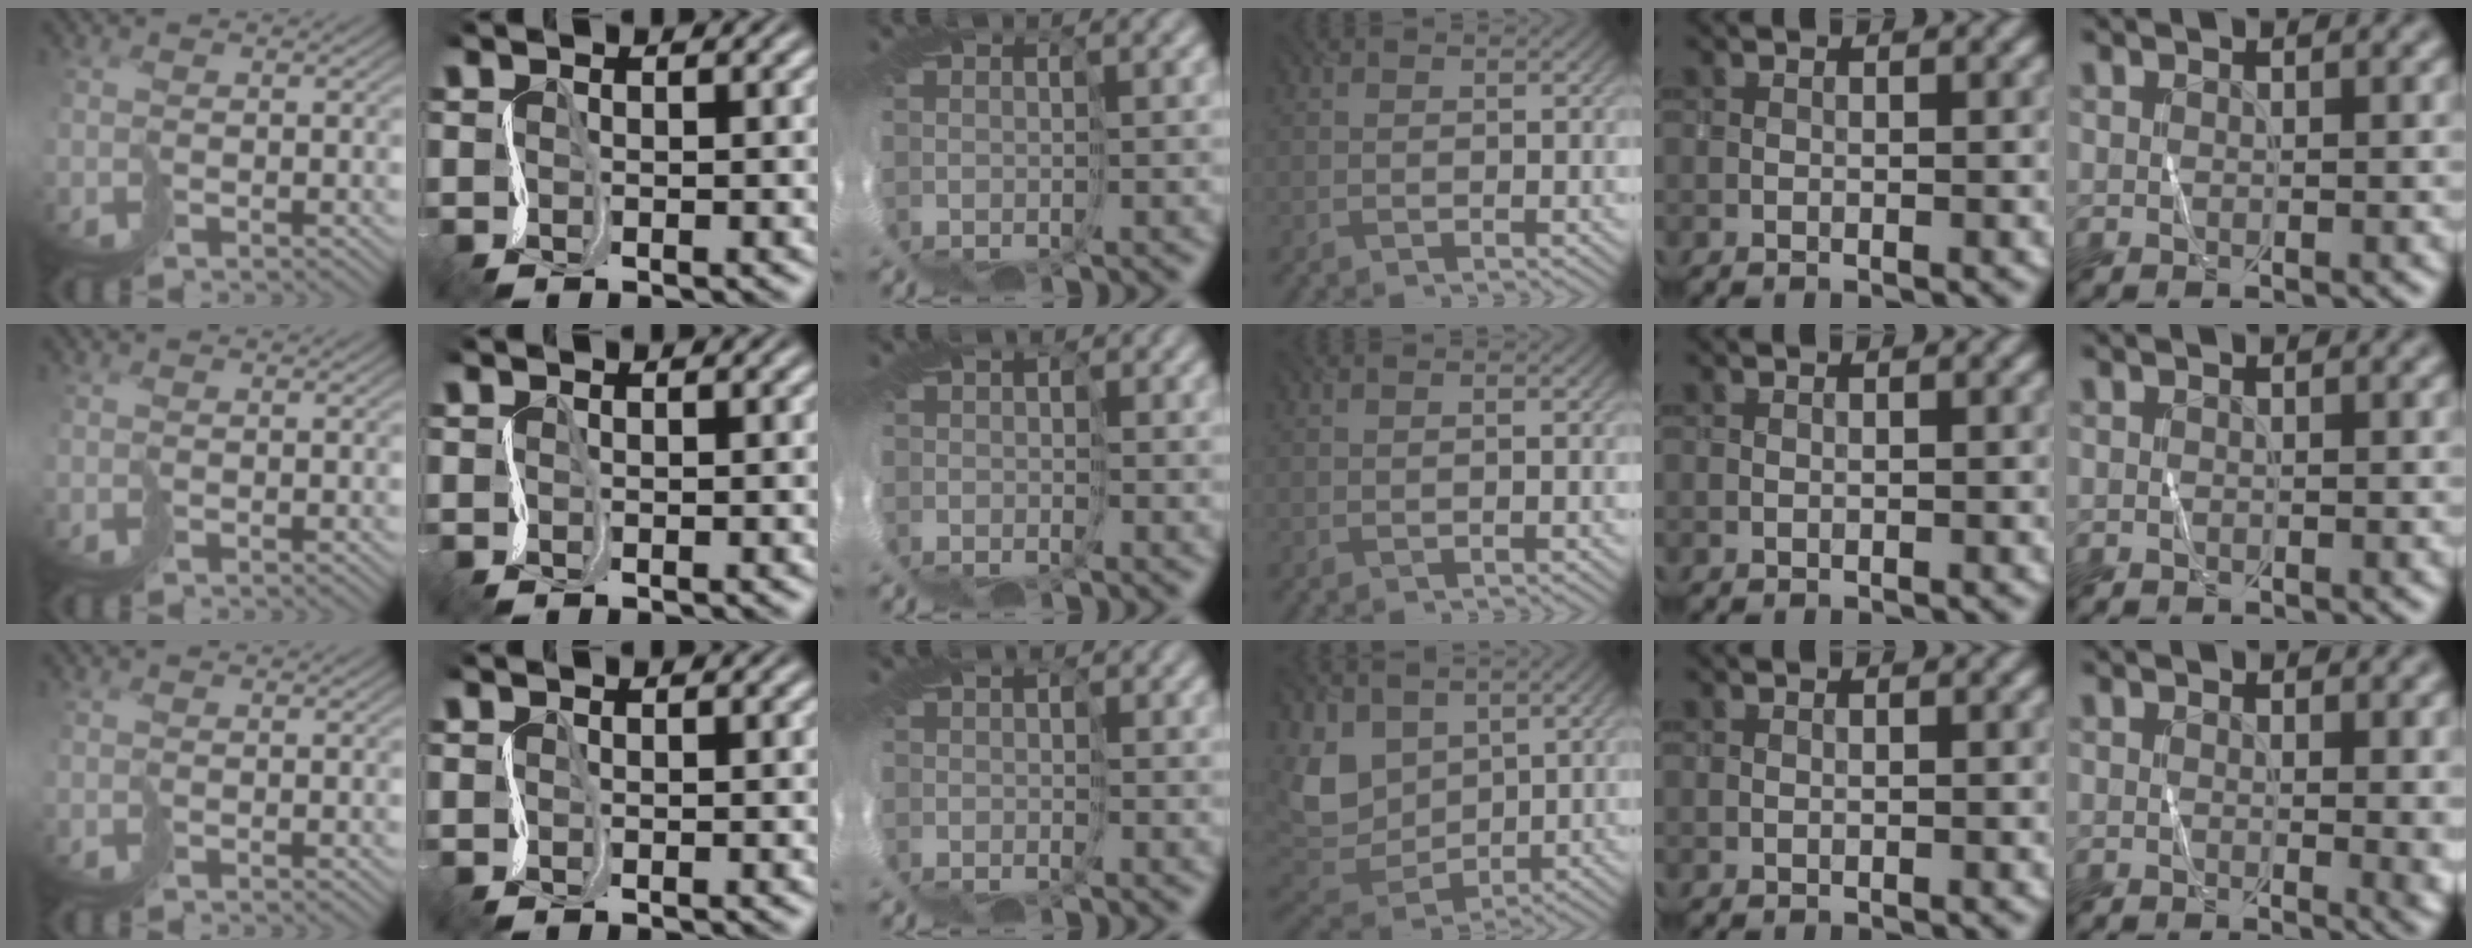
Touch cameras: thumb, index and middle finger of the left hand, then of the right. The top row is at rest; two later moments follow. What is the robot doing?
{"motion": "cut", "object": "tape"}